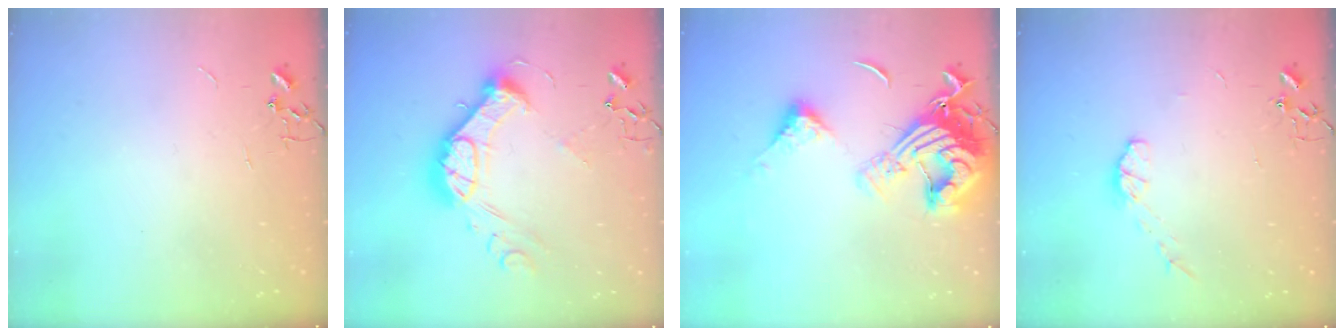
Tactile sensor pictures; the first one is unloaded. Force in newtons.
{"total": 16.8, "press": 16.8, "slide": 0.4}
{"total": 17.3, "press": 17.1, "slide": 2.1}
{"total": 5.1, "press": 5.1, "slide": 0.8}